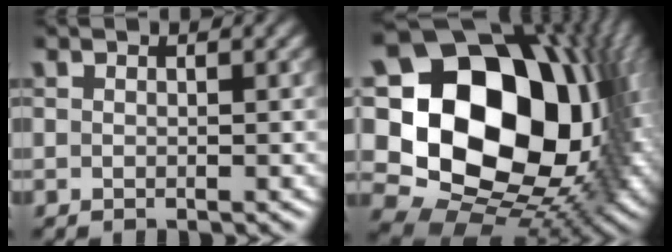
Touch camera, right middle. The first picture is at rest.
{"total": 22.2, "force": [2.2, 16.9, 14.1], "torque": [-0.279, 0.003, 0.059]}